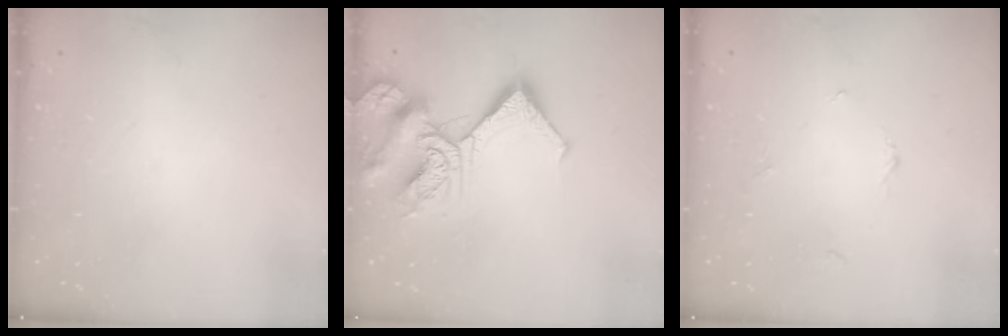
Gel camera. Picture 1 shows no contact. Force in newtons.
{"total": 12.8, "press": 12.6, "slide": 2.2}
{"total": 3.0, "press": 2.9, "slide": 0.4}